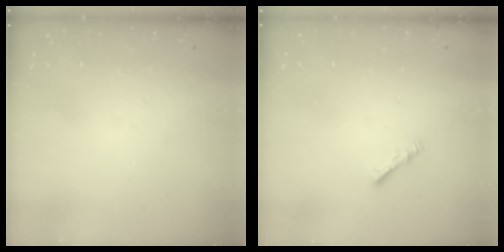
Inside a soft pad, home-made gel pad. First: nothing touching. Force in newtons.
{"total": 1.9, "press": 1.9, "slide": 0.4}